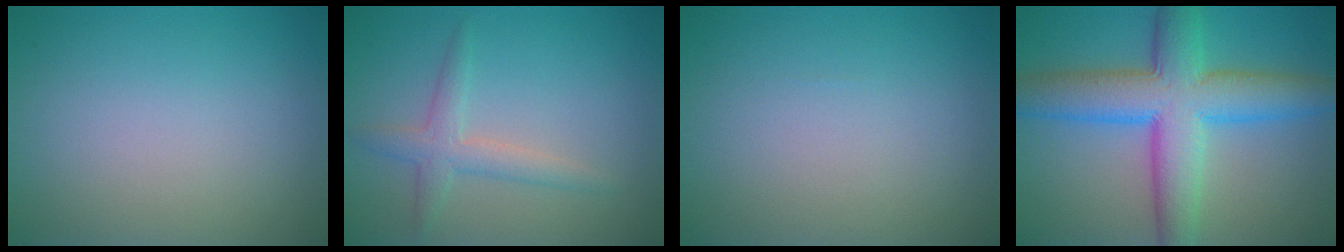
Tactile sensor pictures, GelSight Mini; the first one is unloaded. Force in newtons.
{"total": 2.5, "press": 2.5, "slide": 0.1}
{"total": 0.0}
{"total": 9.2, "press": 9.2, "slide": 0.2}